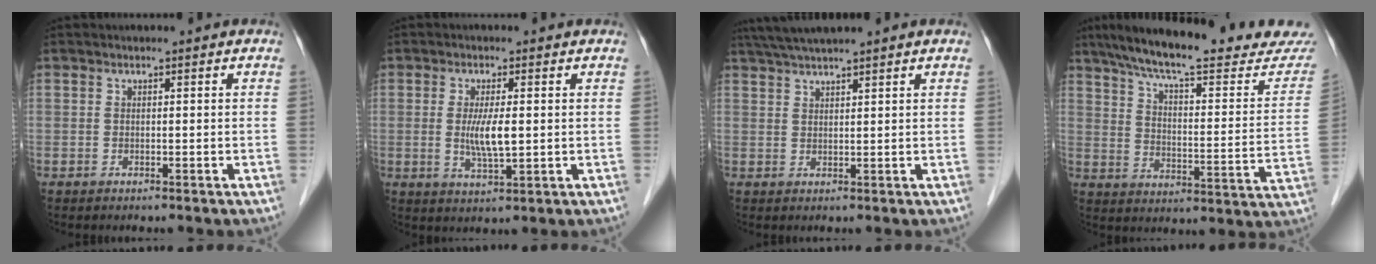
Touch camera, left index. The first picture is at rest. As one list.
[{"total": 5.0, "force": [0.2, 0.9, 4.9], "torque": [-0.098, -0.009, 0.004]}, {"total": 5.9, "force": [5.0, -0.5, 3.1], "torque": [-0.058, 0.035, 0.091]}, {"total": 25.0, "force": [22.0, 2.9, 11.6], "torque": [-0.176, -0.036, 0.292]}]